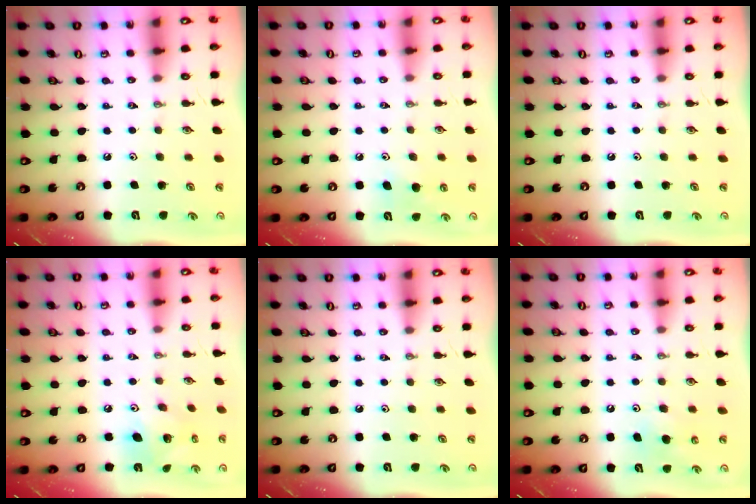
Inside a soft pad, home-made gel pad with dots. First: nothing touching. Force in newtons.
{"total": 7.2, "press": 7.2, "slide": 0.8}
{"total": 0.0}
{"total": 10.5, "press": 10.5, "slide": 1.0}
{"total": 0.0}
{"total": 5.8, "press": 5.7, "slide": 1.0}